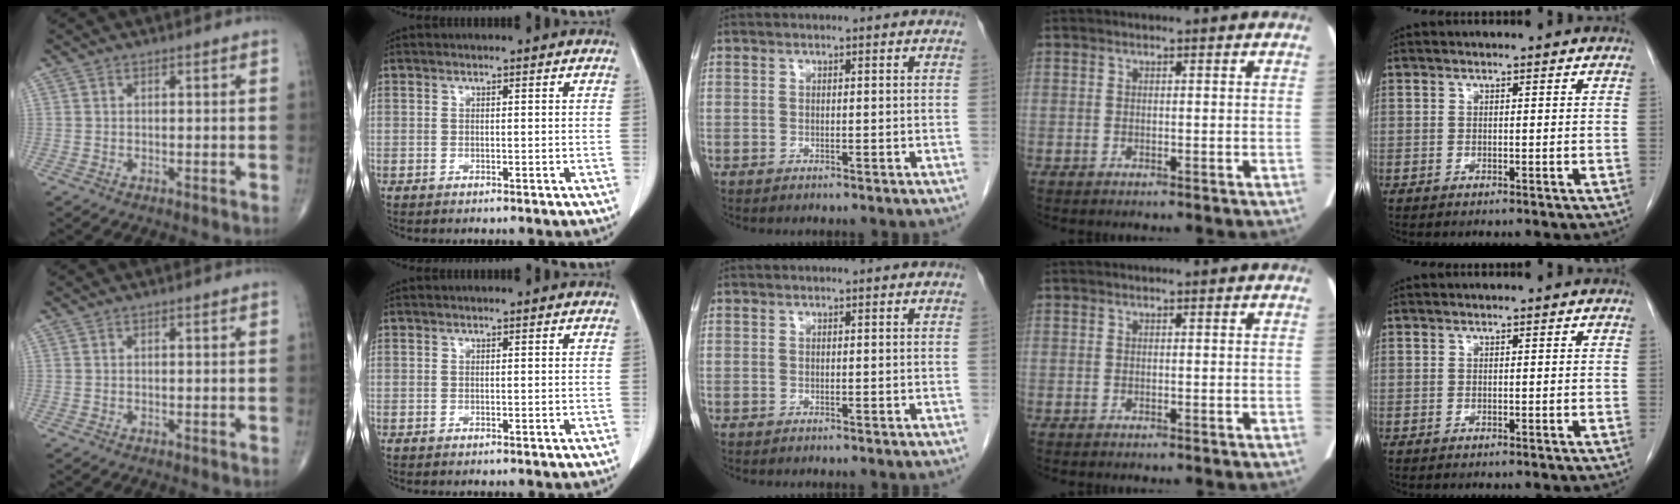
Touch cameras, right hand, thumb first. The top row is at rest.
{}